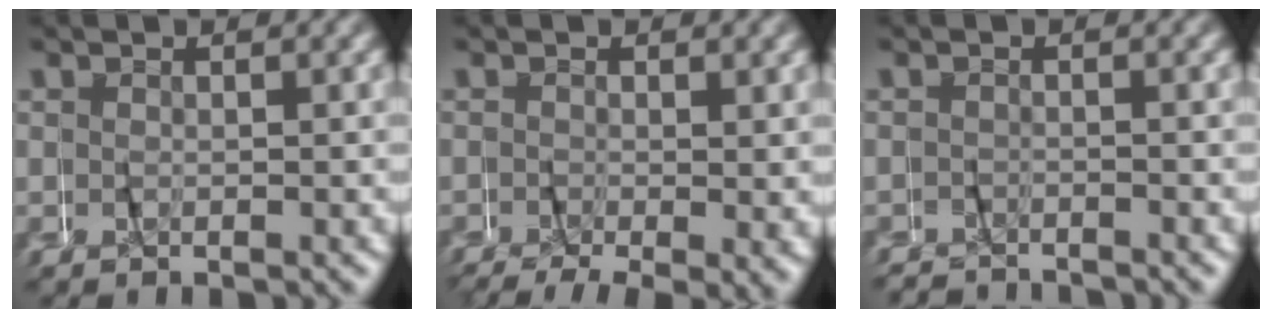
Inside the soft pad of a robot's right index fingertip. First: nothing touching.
{"total": 4.1, "force": [-2.5, 1.7, 2.8], "torque": [-0.036, -0.013, -0.033]}
{"total": 1.4, "force": [-1.0, 0.9, -0.4], "torque": [0.002, 0.005, -0.027]}